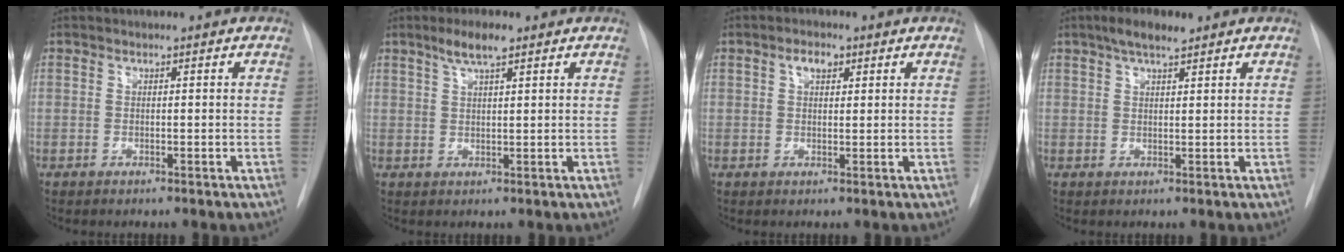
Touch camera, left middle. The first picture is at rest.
{"total": 4.0, "force": [2.6, 0.6, 2.9], "torque": [-0.059, 0.005, 0.048]}
{"total": 2.5, "force": [1.2, 1.3, 1.7], "torque": [-0.032, 0.008, 0.018]}
{"total": 4.0, "force": [2.9, 1.0, 2.6], "torque": [-0.053, 0.011, 0.049]}